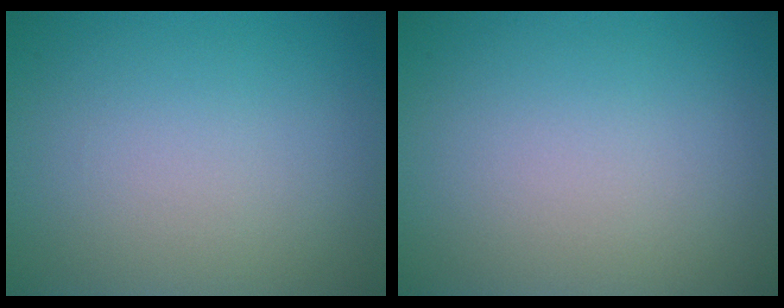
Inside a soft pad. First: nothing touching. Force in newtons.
{"total": 0.0}